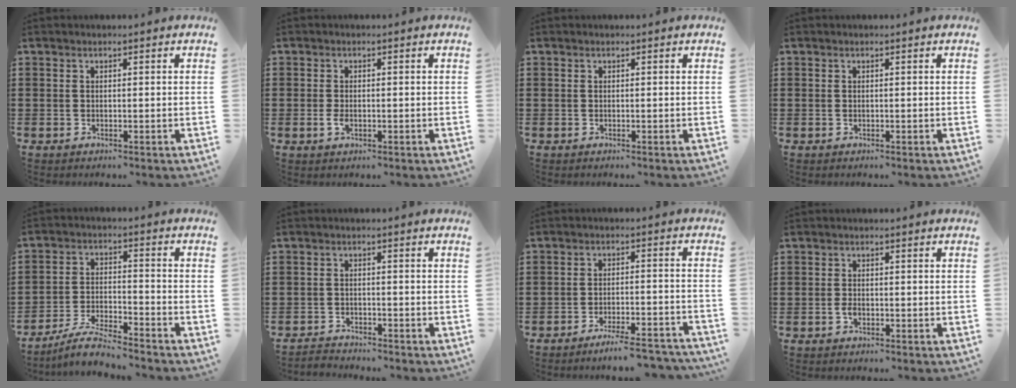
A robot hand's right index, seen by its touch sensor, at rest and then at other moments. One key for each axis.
{"total": 1.8, "fx": -0.4, "fy": 0.8, "fz": 1.5, "tx": -0.038, "ty": -0.005, "tz": -0.010}
{"total": 0.0}
{"total": 0.0}
{"total": 5.0, "fx": -4.7, "fy": 0.1, "fz": 1.7, "tx": -0.041, "ty": -0.002, "tz": -0.094}
{"total": 2.1, "fx": -2.1, "fy": 0.1, "fz": -0.3, "tx": -0.001, "ty": 0.001, "tz": -0.047}
{"total": 5.2, "fx": -4.7, "fy": -0.3, "fz": 2.2, "tx": -0.033, "ty": -0.010, "tz": -0.087}
{"total": 1.4, "fx": -0.6, "fy": 0.6, "fz": 1.1, "tx": -0.030, "ty": -0.007, "tz": -0.012}